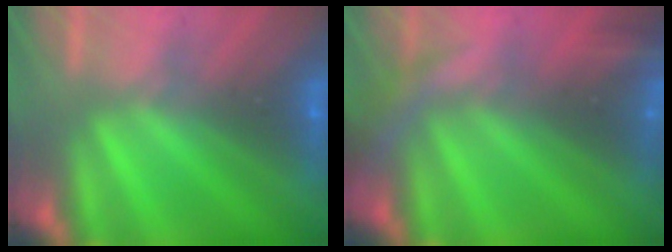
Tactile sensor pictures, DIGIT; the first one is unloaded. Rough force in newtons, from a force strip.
{"total": 7.7}